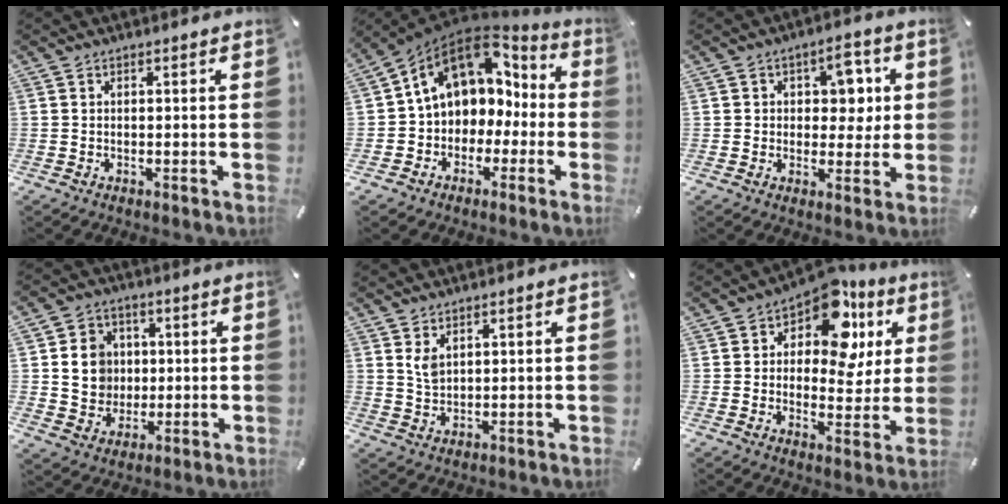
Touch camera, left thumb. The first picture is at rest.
{"total": 12.2, "force": [4.7, 9.7, 5.7], "torque": [-0.117, -0.023, 0.087]}
{"total": 8.1, "force": [2.0, 6.3, 4.7], "torque": [-0.049, -0.001, 0.028]}
{"total": 9.2, "force": [1.0, 8.5, 3.2], "torque": [-0.043, 0.007, 0.024]}
{"total": 3.3, "force": [2.0, 1.8, 1.9], "torque": [-0.049, 0.000, 0.034]}
{"total": 14.5, "force": [7.4, 8.6, 9.1], "torque": [-0.130, -0.044, 0.130]}